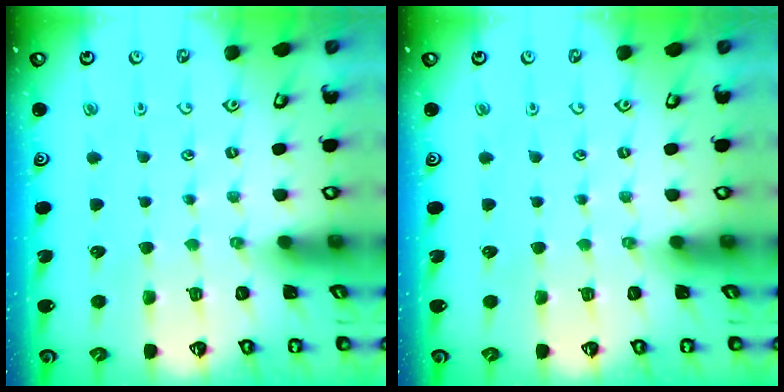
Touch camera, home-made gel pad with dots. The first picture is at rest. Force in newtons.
{"total": 0.0}